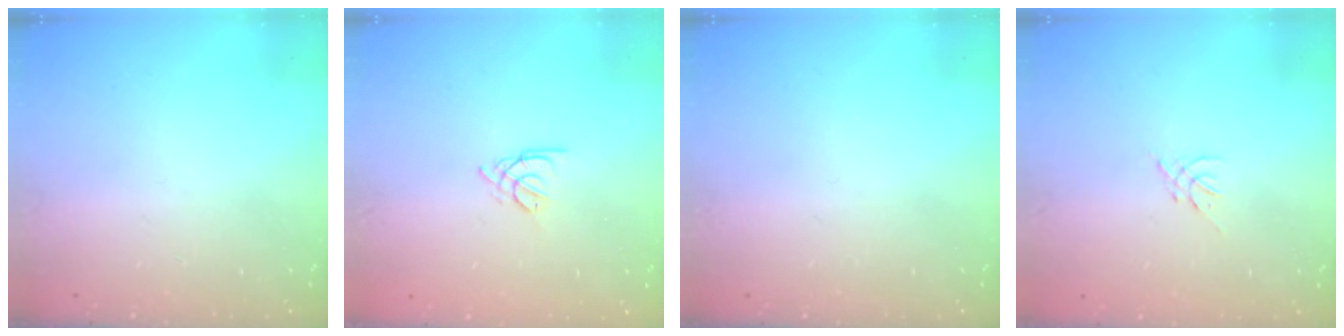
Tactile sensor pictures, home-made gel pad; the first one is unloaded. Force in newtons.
{"total": 3.4, "press": 3.3, "slide": 0.6}
{"total": 0.0}
{"total": 0.0}